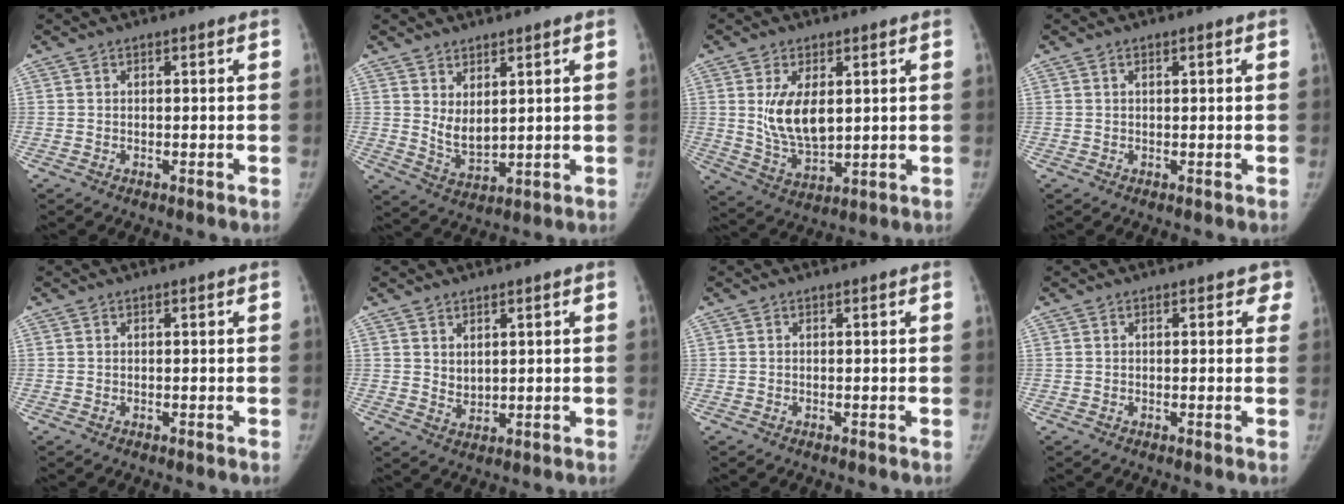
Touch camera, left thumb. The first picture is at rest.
{"total": 5.4, "force": [2.1, 2.8, 4.1], "torque": [-0.064, -0.031, 0.054]}
{"total": 10.1, "force": [2.0, 5.5, 8.2], "torque": [-0.135, -0.022, 0.053]}
{"total": 0.9, "force": [0.5, 0.4, 0.7], "torque": [-0.011, 0.004, 0.008]}
{"total": 0.0}
{"total": 2.6, "force": [1.4, 1.6, 1.5], "torque": [-0.019, -0.017, 0.034]}
{"total": 0.0}
{"total": 1.9, "force": [1.0, 1.3, 1.0], "torque": [0.022, 0.001, 0.004]}